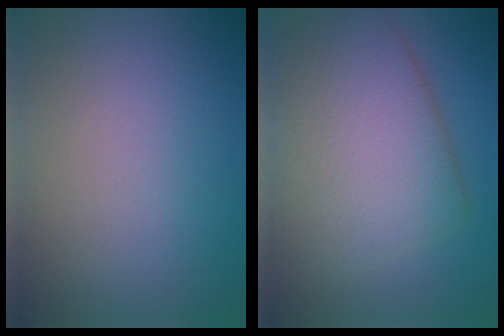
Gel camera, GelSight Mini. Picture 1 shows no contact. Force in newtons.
{"total": 8.6, "press": 8.6, "slide": 0.3}